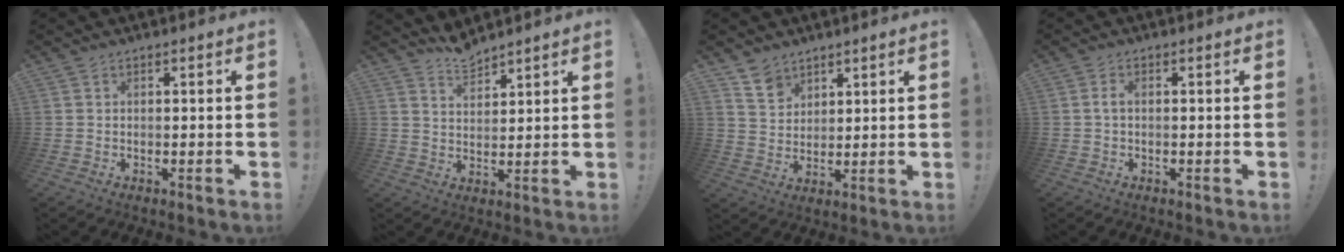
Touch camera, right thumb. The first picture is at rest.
{"total": 5.6, "force": [5.2, 1.5, 1.3], "torque": [-0.024, -0.036, 0.096]}
{"total": 7.3, "force": [5.5, 4.5, 1.5], "torque": [-0.020, -0.040, 0.105]}
{"total": 1.6, "force": [-0.1, 0.6, 1.5], "torque": [-0.033, 0.008, -0.003]}